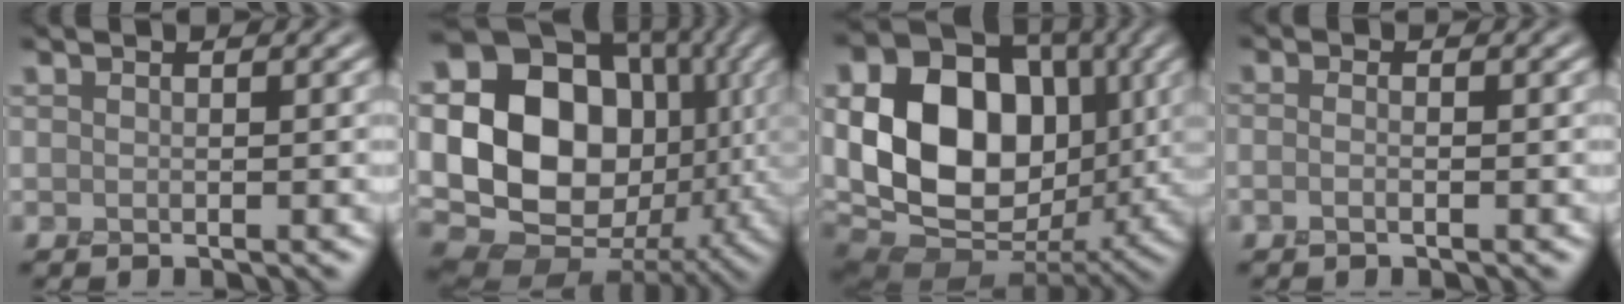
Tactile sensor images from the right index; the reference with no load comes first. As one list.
[{"total": 20.2, "force": [1.8, 15.8, 12.5], "torque": [-0.240, 0.016, 0.046]}, {"total": 16.9, "force": [1.2, 12.7, 11.1], "torque": [-0.218, -0.002, 0.021]}, {"total": 0.8, "force": [-0.8, 0.0, 0.3], "torque": [-0.006, -0.003, -0.016]}]